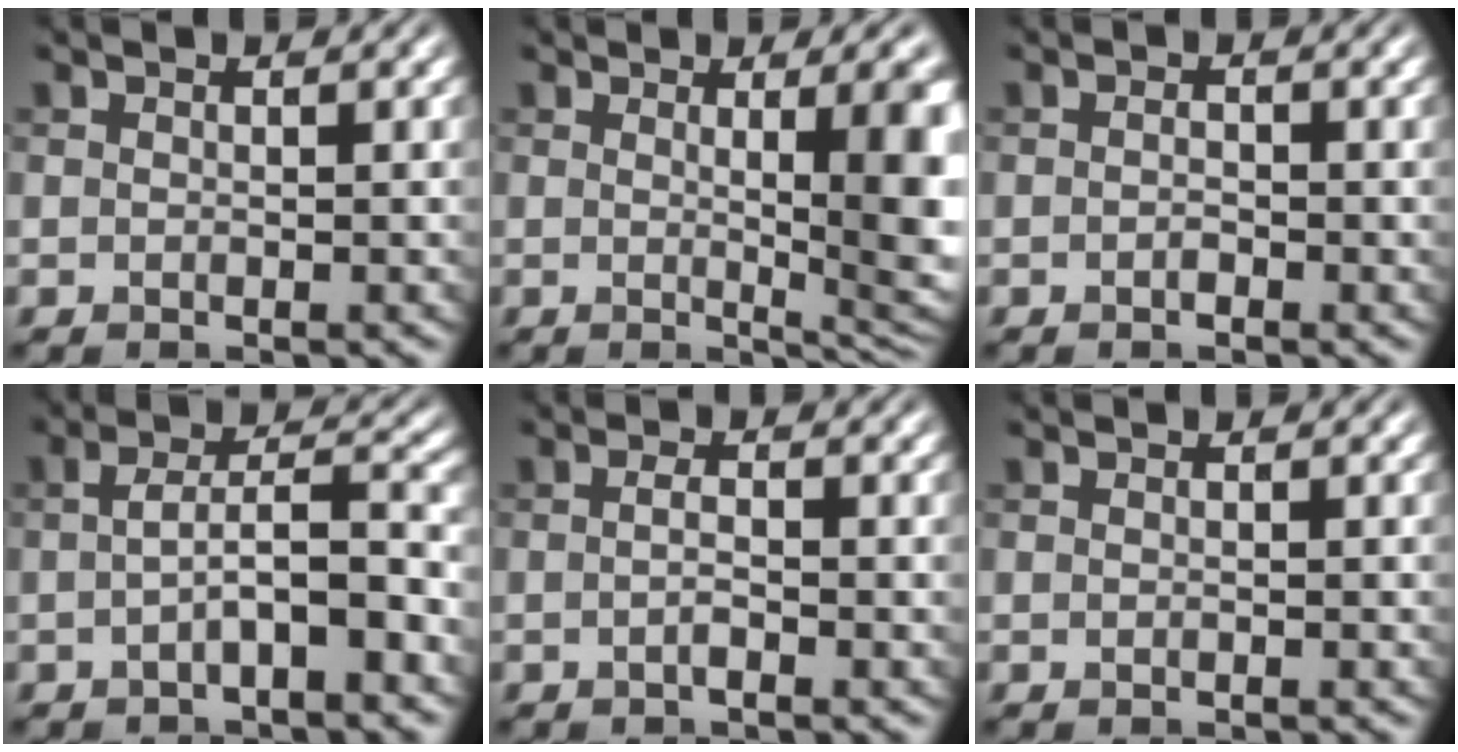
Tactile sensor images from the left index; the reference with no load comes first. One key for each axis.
{"total": 7.6, "fx": 0.8, "fy": 2.1, "fz": 7.2, "tx": -0.067, "ty": -0.006, "tz": 0.016}
{"total": 0.9, "fx": -0.4, "fy": 0.4, "fz": 0.7, "tx": -0.012, "ty": 0.002, "tz": -0.007}
{"total": 5.3, "fx": -1.1, "fy": 1.5, "fz": 4.9, "tx": -0.083, "ty": 0.010, "tz": -0.024}
{"total": 1.4, "fx": -0.4, "fy": 0.3, "fz": 1.3, "tx": -0.025, "ty": 0.000, "tz": -0.009}
{"total": 0.0}